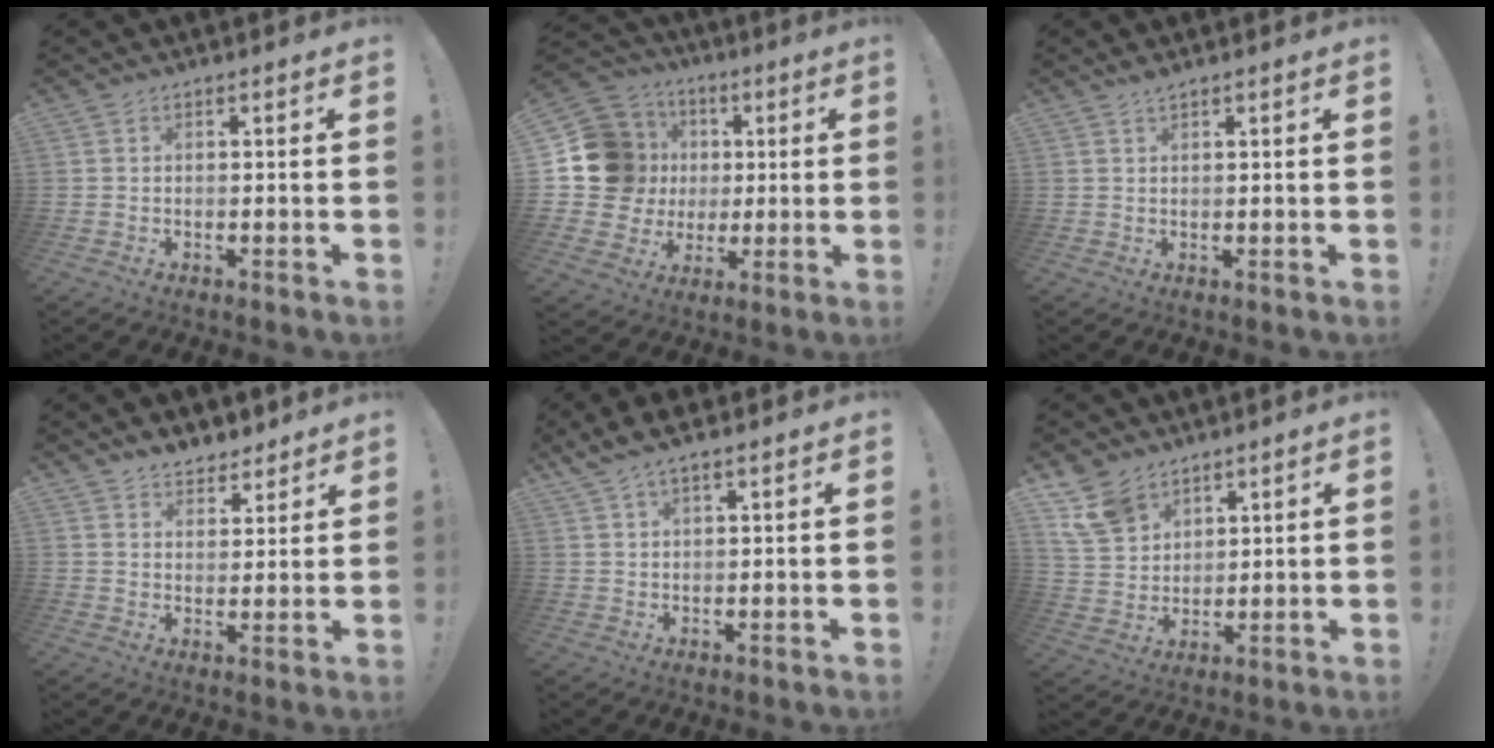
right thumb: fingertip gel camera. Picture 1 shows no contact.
{"total": 17.5, "force": [2.1, 16.2, 6.5], "torque": [-0.105, 0.007, 0.078]}
{"total": 1.5, "force": [1.3, -0.1, 0.9], "torque": [-0.011, -0.006, 0.021]}
{"total": 6.1, "force": [5.1, 3.2, 0.9], "torque": [-0.009, -0.040, 0.097]}
{"total": 4.7, "force": [3.5, 1.3, 2.9], "torque": [-0.051, -0.013, 0.064]}
{"total": 11.9, "force": [8.0, 7.6, 4.4], "torque": [-0.090, -0.041, 0.162]}